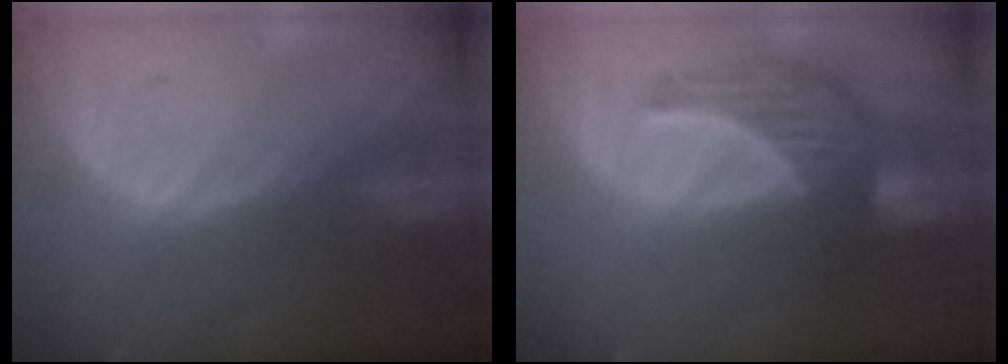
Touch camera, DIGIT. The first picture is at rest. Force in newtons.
{"total": 7.3, "press": 6.8, "slide": 2.5}